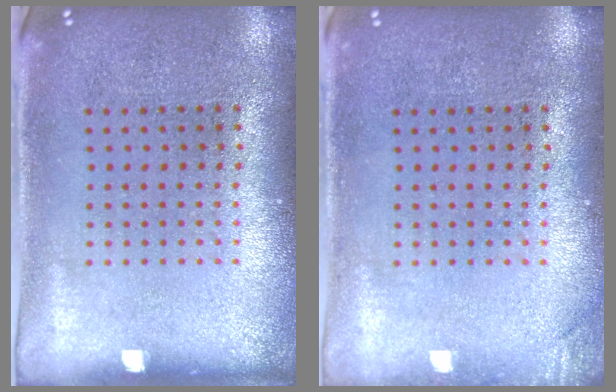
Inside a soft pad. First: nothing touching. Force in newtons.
{"total": 0.9, "press": 0.9, "slide": 0.2}